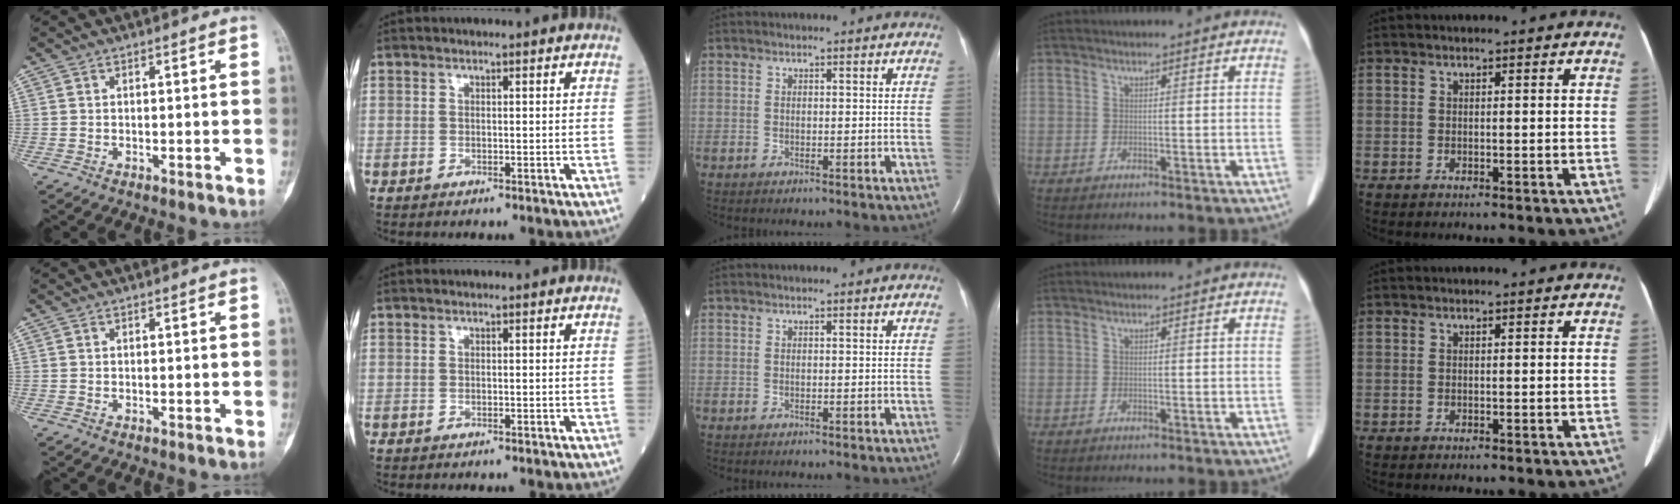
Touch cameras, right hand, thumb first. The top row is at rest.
{}